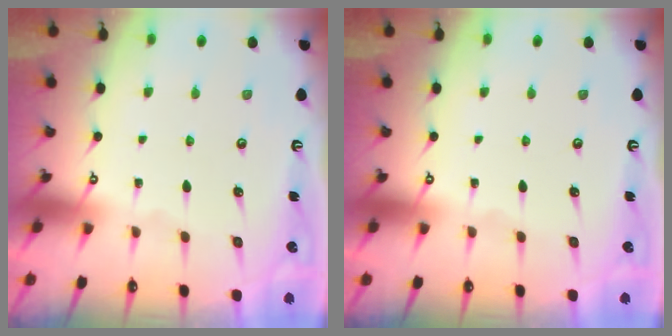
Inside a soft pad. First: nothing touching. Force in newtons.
{"total": 0.0}